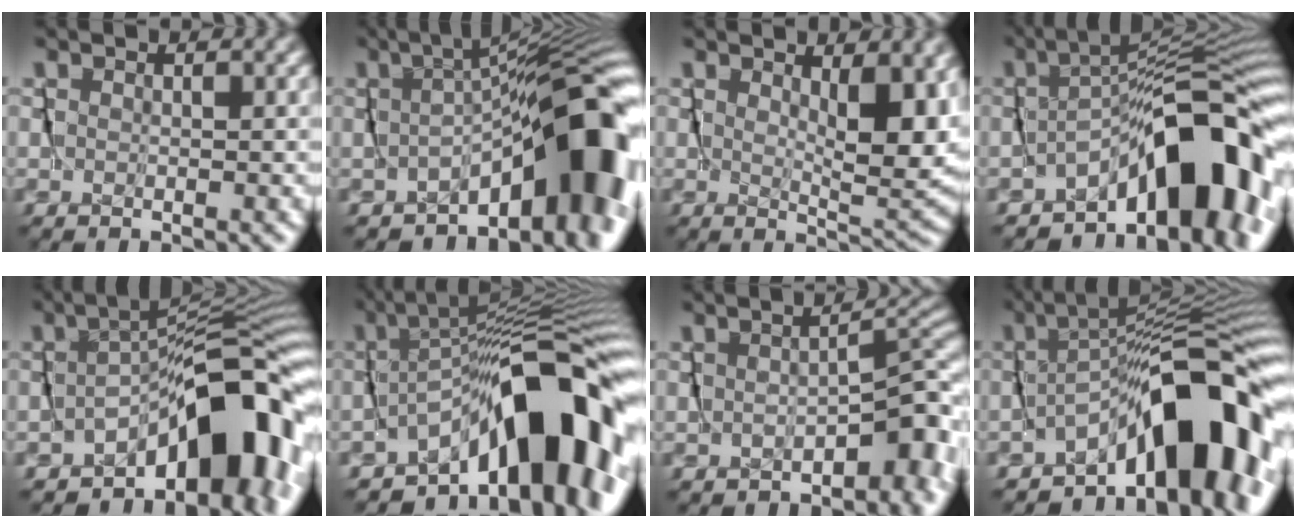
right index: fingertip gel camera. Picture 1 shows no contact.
{"total": 8.7, "force": [-3.1, 2.4, 7.8], "torque": [-0.079, -0.003, -0.040]}
{"total": 4.6, "force": [2.0, 0.5, 4.1], "torque": [-0.053, -0.016, 0.042]}
{"total": 10.1, "force": [-5.2, 3.6, 7.8], "torque": [-0.087, 0.010, -0.084]}
{"total": 10.6, "force": [-5.7, 4.3, 7.9], "torque": [-0.096, -0.001, -0.088]}
{"total": 13.7, "force": [-5.1, 5.8, 11.4], "torque": [-0.143, 0.001, -0.071]}
{"total": 4.2, "force": [-2.9, 1.7, 2.5], "torque": [-0.018, 0.007, -0.048]}
{"total": 11.5, "force": [-5.3, 4.2, 9.3], "torque": [-0.111, 0.008, -0.079]}